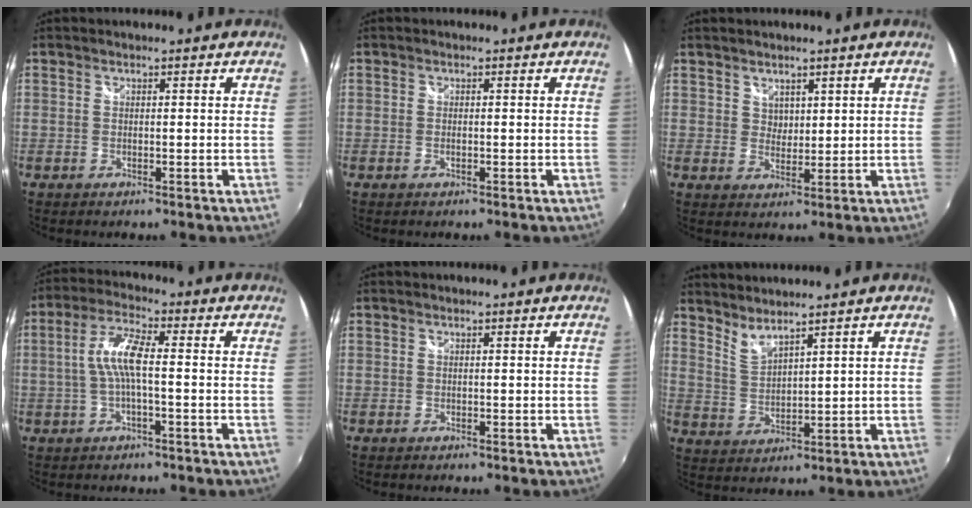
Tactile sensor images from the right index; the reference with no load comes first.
{"total": 0.6, "force": [-0.2, 0.2, 0.5], "torque": [-0.012, -0.001, -0.005]}
{"total": 2.8, "force": [1.9, 1.9, 0.6], "torque": [-0.001, 0.002, 0.034]}
{"total": 6.7, "force": [-0.7, 1.2, 6.5], "torque": [-0.138, 0.011, -0.012]}
{"total": 0.0}
{"total": 4.6, "force": [4.2, 0.2, 1.8], "torque": [-0.035, -0.004, 0.085]}